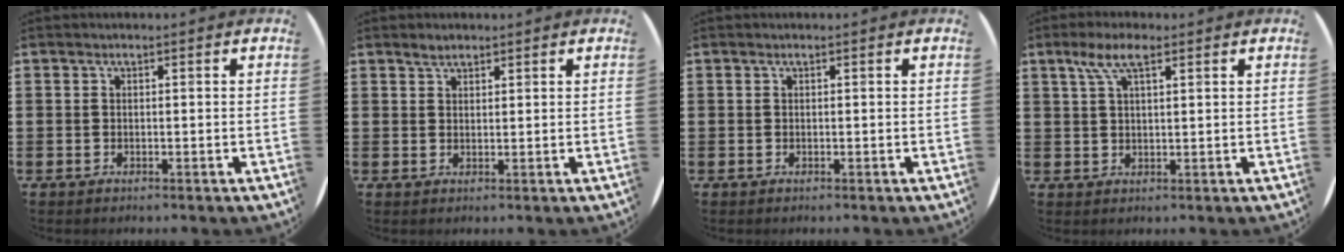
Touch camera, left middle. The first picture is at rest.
{"total": 1.6, "force": [1.5, 0.6, 0.3], "torque": [0.000, 0.000, 0.026]}
{"total": 0.0}
{"total": 4.9, "force": [2.8, 1.5, 3.7], "torque": [-0.078, 0.010, 0.048]}